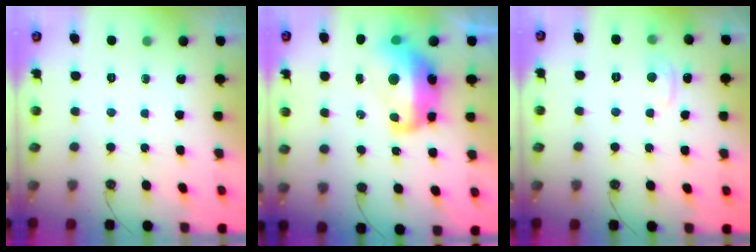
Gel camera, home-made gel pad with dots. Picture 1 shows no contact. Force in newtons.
{"total": 9.2, "press": 9.2, "slide": 1.3}
{"total": 2.0, "press": 1.9, "slide": 0.6}